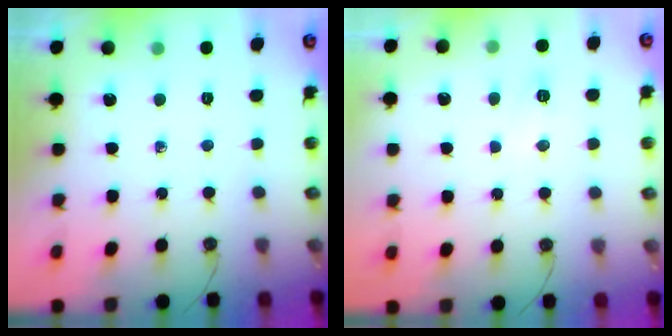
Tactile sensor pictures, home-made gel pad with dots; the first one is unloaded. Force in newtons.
{"total": 5.0, "press": 5.0, "slide": 0.6}